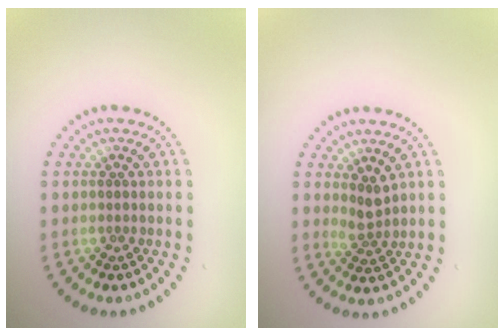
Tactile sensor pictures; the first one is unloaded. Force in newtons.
{"total": 1.8, "press": 1.3, "slide": 1.2}